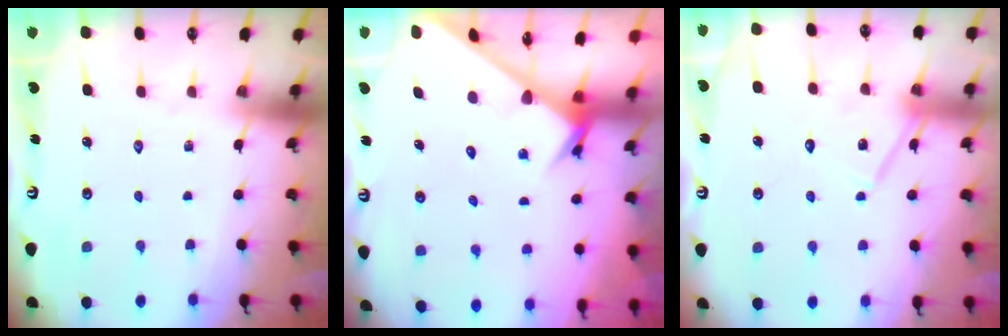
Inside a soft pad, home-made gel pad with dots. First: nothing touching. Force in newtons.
{"total": 2.9, "press": 2.9, "slide": 0.1}
{"total": 13.9, "press": 13.9, "slide": 1.2}